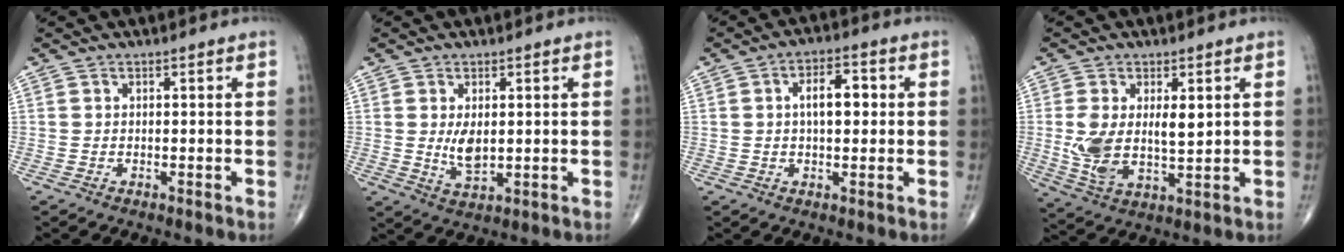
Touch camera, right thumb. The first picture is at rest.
{"total": 4.6, "force": [0.5, 2.4, 3.9], "torque": [-0.065, -0.013, 0.017]}
{"total": 6.7, "force": [0.8, 3.4, 5.7], "torque": [-0.074, 0.011, 0.007]}
{"total": 10.0, "force": [1.4, 5.3, 8.4], "torque": [-0.153, -0.017, 0.037]}